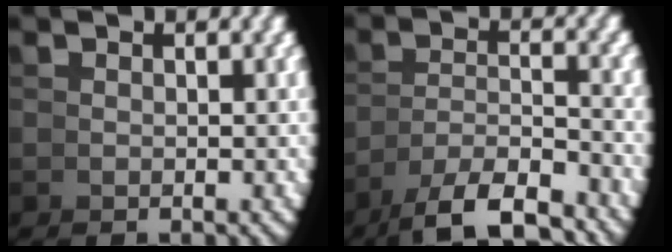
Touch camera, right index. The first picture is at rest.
{"total": 6.4, "force": [-4.4, 2.1, 4.1], "torque": [-0.072, -0.020, -0.058]}